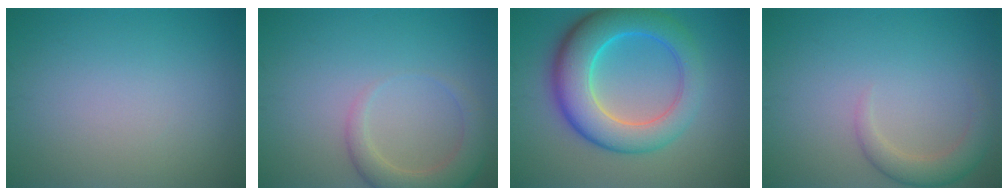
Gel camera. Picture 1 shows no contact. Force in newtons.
{"total": 3.7, "press": 3.7, "slide": 0.3}
{"total": 8.9, "press": 8.9, "slide": 0.3}
{"total": 2.8, "press": 2.7, "slide": 0.2}